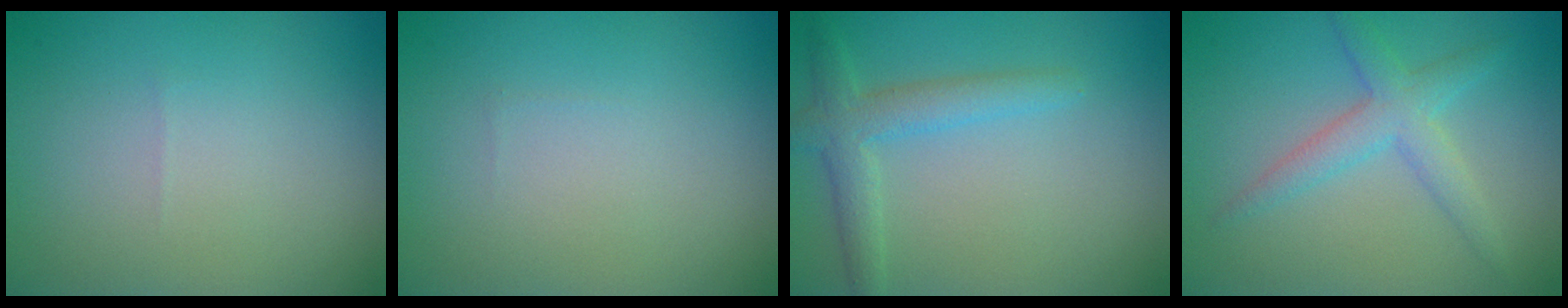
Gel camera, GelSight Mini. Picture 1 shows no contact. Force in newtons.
{"total": 0.0}
{"total": 2.9, "press": 2.9, "slide": 0.2}
{"total": 2.9, "press": 2.9, "slide": 0.1}